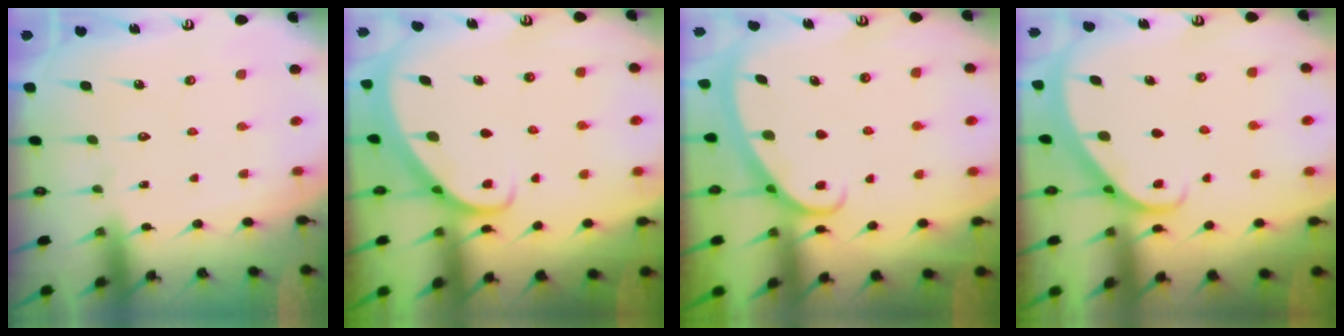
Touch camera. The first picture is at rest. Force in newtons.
{"total": 2.5, "press": 2.5, "slide": 0.2}
{"total": 2.9, "press": 2.9, "slide": 0.4}
{"total": 2.1, "press": 2.1, "slide": 0.2}